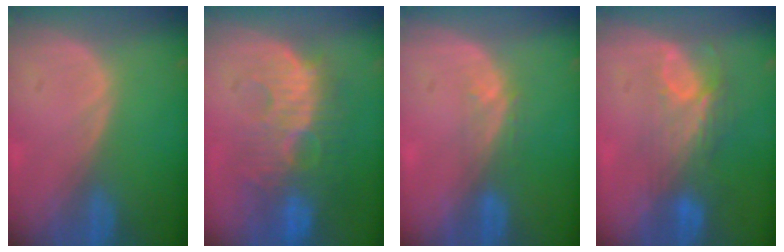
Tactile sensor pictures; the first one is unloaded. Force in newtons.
{"total": 10.8, "press": 9.9, "slide": 4.2}
{"total": 2.8, "press": 2.1, "slide": 1.7}
{"total": 7.6, "press": 6.6, "slide": 3.7}